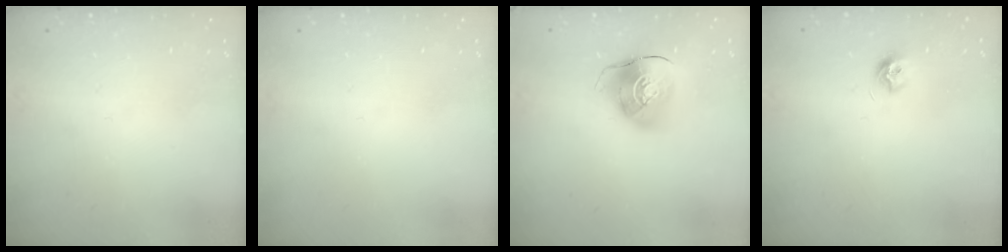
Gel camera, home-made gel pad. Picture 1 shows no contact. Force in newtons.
{"total": 0.0}
{"total": 10.8, "press": 10.7, "slide": 1.5}
{"total": 7.9, "press": 7.9, "slide": 0.6}